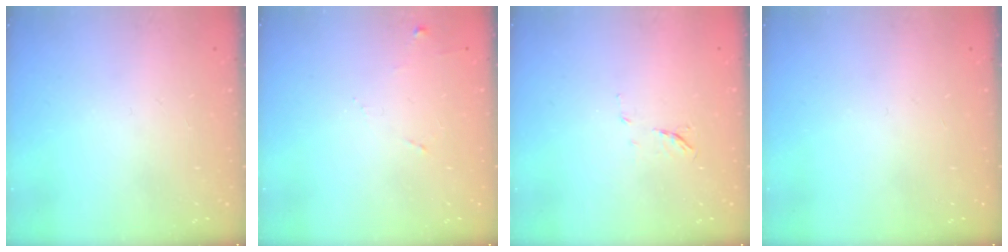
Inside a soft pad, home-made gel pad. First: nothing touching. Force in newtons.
{"total": 5.9, "press": 5.8, "slide": 0.7}
{"total": 4.9, "press": 4.8, "slide": 1.3}
{"total": 0.0}